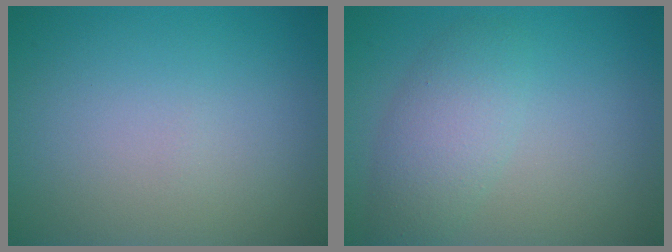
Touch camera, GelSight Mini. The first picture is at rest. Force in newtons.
{"total": 3.5, "press": 3.4, "slide": 0.2}